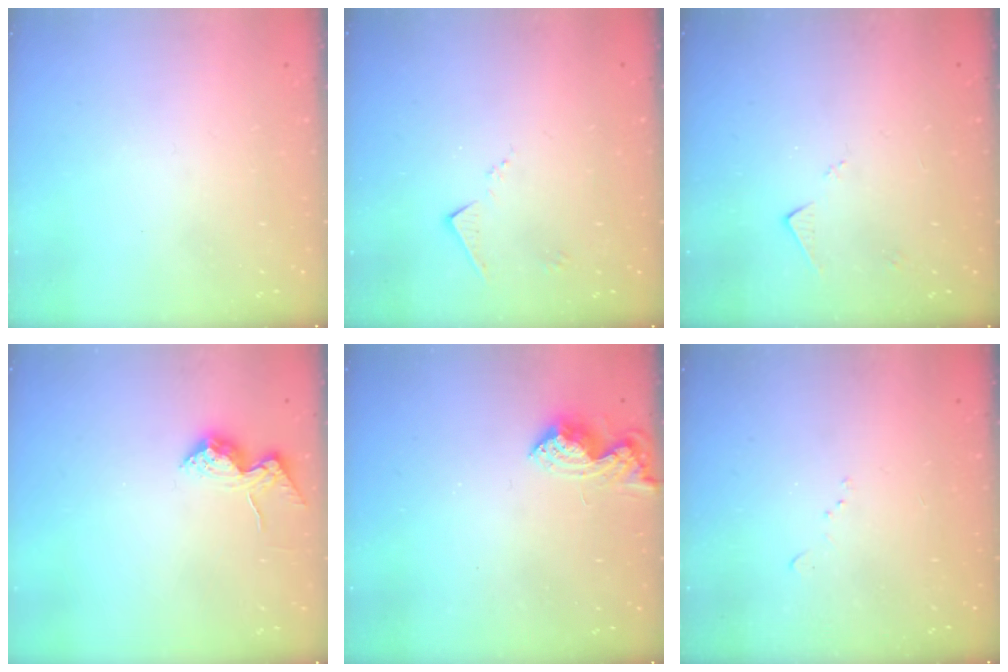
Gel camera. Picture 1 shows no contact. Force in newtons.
{"total": 7.4, "press": 7.4, "slide": 0.2}
{"total": 4.2, "press": 4.1, "slide": 0.6}
{"total": 12.0, "press": 12.0, "slide": 0.8}
{"total": 9.6, "press": 9.6, "slide": 0.1}
{"total": 7.2, "press": 7.1, "slide": 0.8}